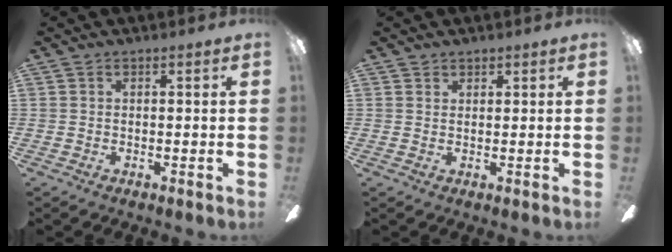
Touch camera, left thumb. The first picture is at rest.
{"total": 1.2, "force": [1.1, 0.5, 0.0], "torque": [-0.001, -0.001, 0.022]}